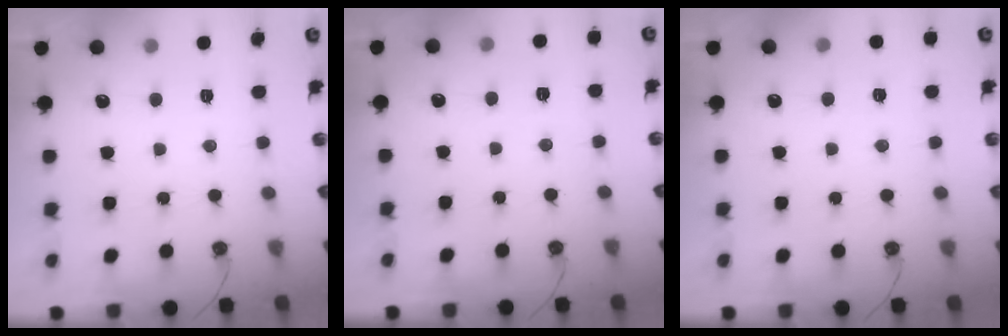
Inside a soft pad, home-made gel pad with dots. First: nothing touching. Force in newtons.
{"total": 2.3, "press": 1.3, "slide": 1.9}
{"total": 2.5, "press": 2.4, "slide": 0.4}